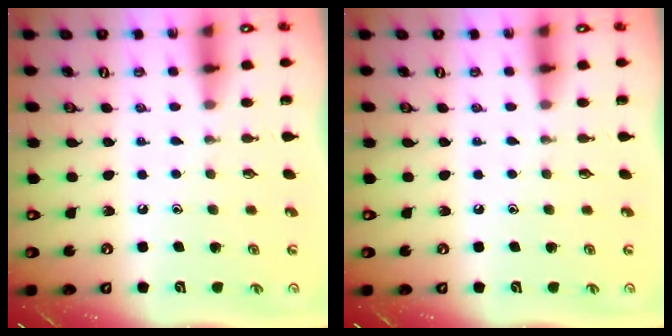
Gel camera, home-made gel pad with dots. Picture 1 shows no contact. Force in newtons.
{"total": 0.0}